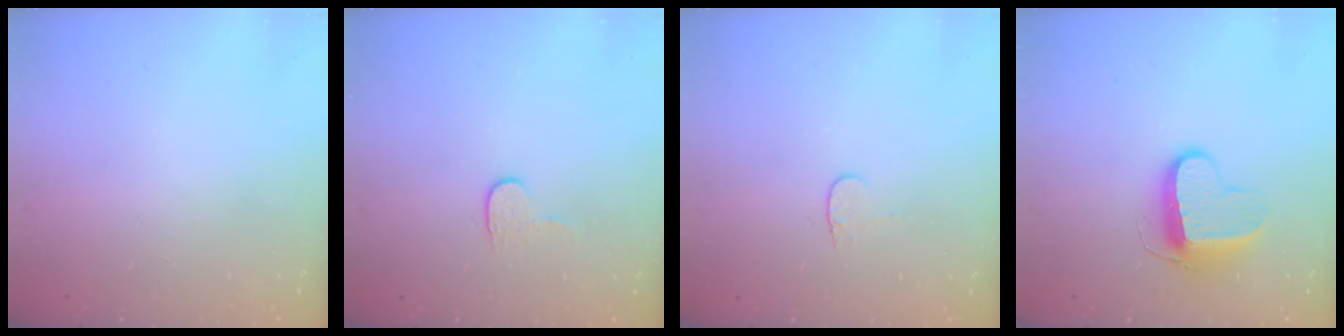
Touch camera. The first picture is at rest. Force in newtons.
{"total": 3.8, "press": 3.8, "slide": 0.4}
{"total": 3.4, "press": 3.3, "slide": 0.4}
{"total": 10.3, "press": 10.3, "slide": 0.4}